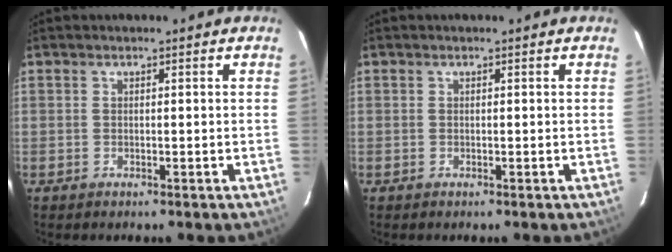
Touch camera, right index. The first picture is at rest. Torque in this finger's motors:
{"motor_torque": [0.00, 0.00, 0.02, 0.00]}